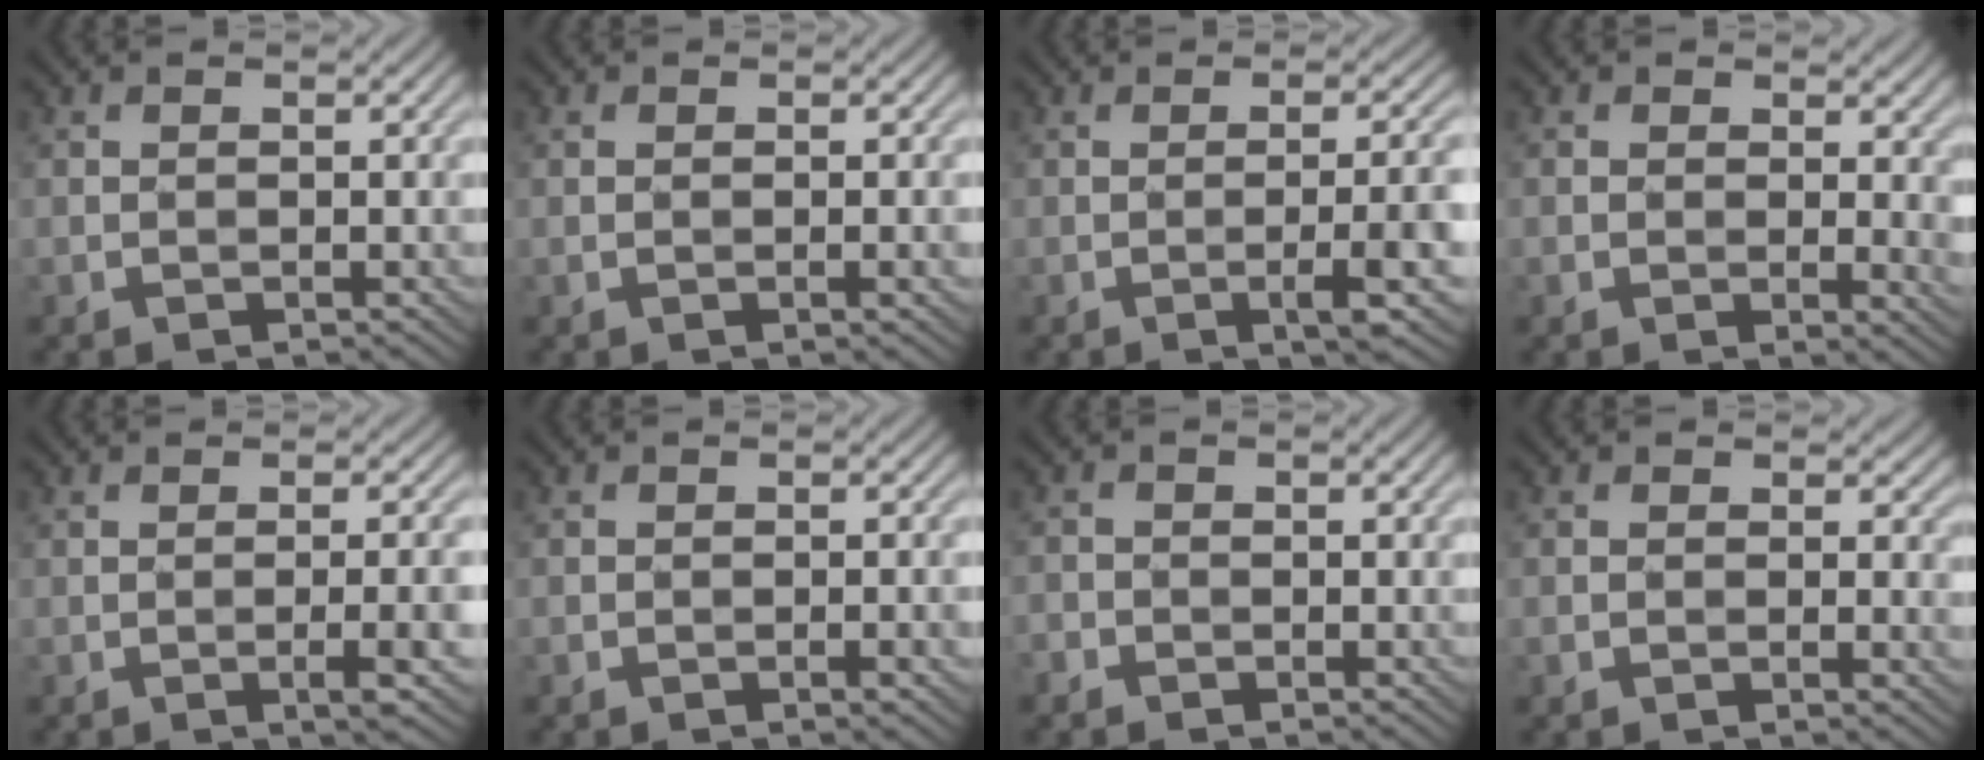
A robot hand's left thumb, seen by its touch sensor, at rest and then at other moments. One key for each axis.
{"total": 1.1, "fx": -0.3, "fy": -0.1, "fz": 1.1, "tx": -0.023, "ty": 0.000, "tz": -0.005}
{"total": 6.7, "fx": -2.0, "fy": 0.9, "fz": 6.3, "tx": -0.094, "ty": 0.007, "tz": -0.026}
{"total": 5.2, "fx": 0.9, "fy": 3.2, "fz": 4.1, "tx": -0.055, "ty": -0.009, "tz": 0.016}
{"total": 4.3, "fx": -1.3, "fy": 0.4, "fz": 4.1, "tx": -0.065, "ty": 0.004, "tz": -0.018}
{"total": 1.4, "fx": -0.7, "fy": 0.2, "fz": 1.1, "tx": -0.016, "ty": 0.001, "tz": -0.008}
{"total": 1.6, "fx": -1.1, "fy": 1.1, "fz": 0.5, "tx": -0.009, "ty": -0.003, "tz": -0.022}
{"total": 2.7, "fx": 0.5, "fy": 1.8, "fz": 2.0, "tx": -0.035, "ty": -0.009, "tz": 0.007}